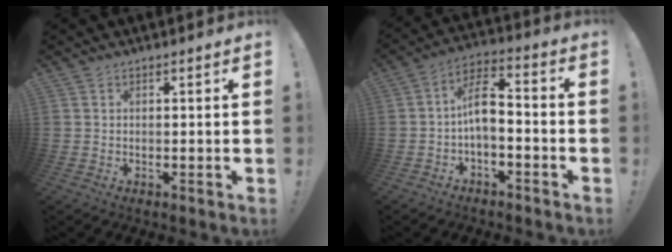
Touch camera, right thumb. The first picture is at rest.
{"total": 9.0, "force": [-1.5, 4.7, 7.5], "torque": [-0.133, 0.014, -0.027]}